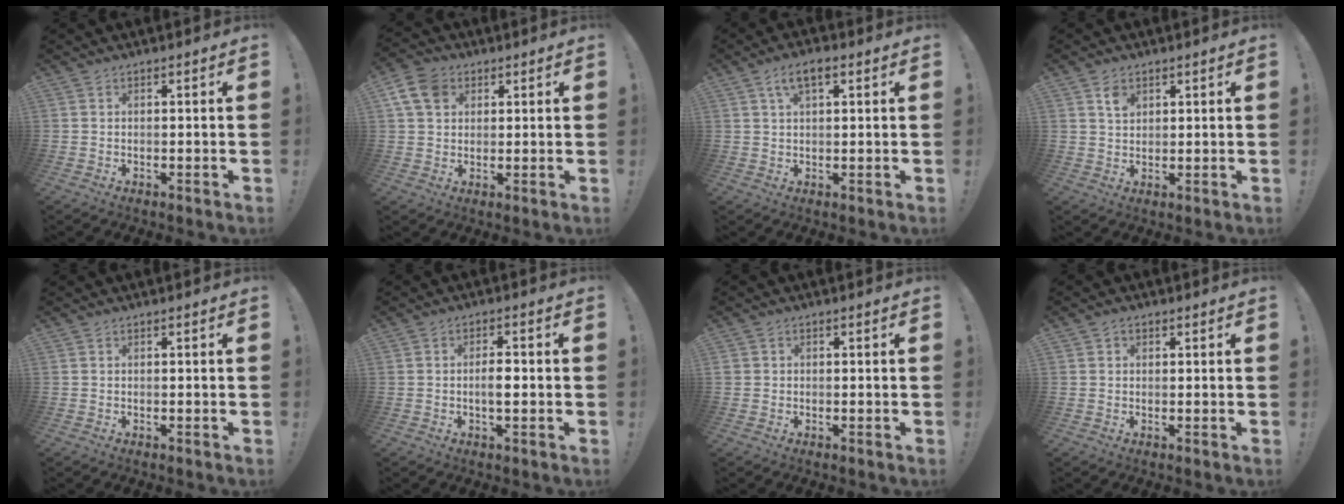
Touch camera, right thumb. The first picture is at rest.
{"total": 9.3, "force": [3.8, 6.9, 4.9], "torque": [-0.088, -0.005, 0.076]}
{"total": 5.4, "force": [2.2, 2.5, 4.3], "torque": [-0.070, 0.003, 0.039]}
{"total": 4.0, "force": [2.3, 2.7, 1.9], "torque": [-0.024, -0.009, 0.039]}
{"total": 0.0}
{"total": 4.3, "force": [-0.8, 1.6, 3.9], "torque": [-0.055, 0.003, -0.018]}
{"total": 1.4, "force": [-0.1, 1.3, 0.4], "torque": [-0.007, 0.004, -0.001]}
{"total": 1.3, "force": [0.5, 1.2, 0.4], "torque": [-0.002, 0.001, 0.007]}